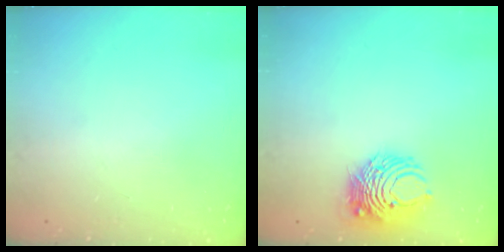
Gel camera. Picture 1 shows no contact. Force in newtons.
{"total": 8.4, "press": 8.4, "slide": 0.5}